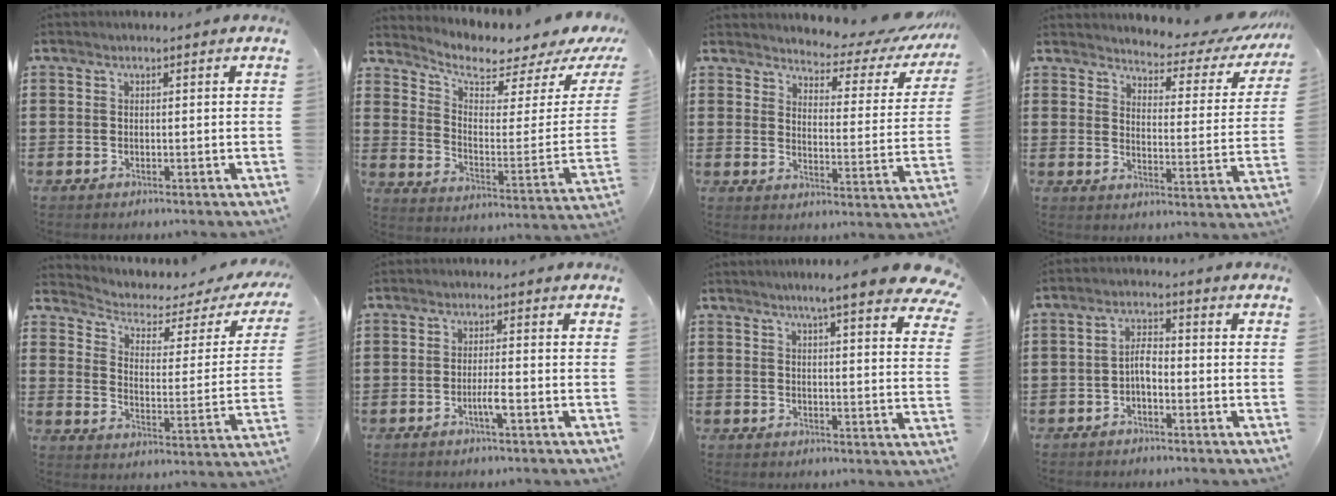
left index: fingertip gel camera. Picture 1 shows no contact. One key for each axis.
{"total": 4.6, "fx": 3.9, "fy": 1.1, "fz": 2.1, "tx": -0.061, "ty": -0.035, "tz": 0.058}
{"total": 4.3, "fx": 4.1, "fy": 1.0, "fz": 1.1, "tx": -0.031, "ty": -0.038, "tz": 0.064}
{"total": 3.8, "fx": 3.6, "fy": 0.8, "fz": 1.0, "tx": -0.027, "ty": -0.036, "tz": 0.053}
{"total": 2.8, "fx": 1.6, "fy": 1.4, "fz": 1.8, "tx": -0.050, "ty": -0.015, "tz": 0.018}
{"total": 2.7, "fx": -1.1, "fy": 0.2, "fz": 2.5, "tx": -0.044, "ty": 0.001, "tz": -0.020}
{"total": 6.8, "fx": 5.6, "fy": -0.2, "fz": 3.8, "tx": -0.076, "ty": -0.022, "tz": 0.094}
{"total": 3.5, "fx": -1.2, "fy": 1.4, "fz": 2.9, "tx": -0.061, "ty": 0.008, "tz": -0.027}